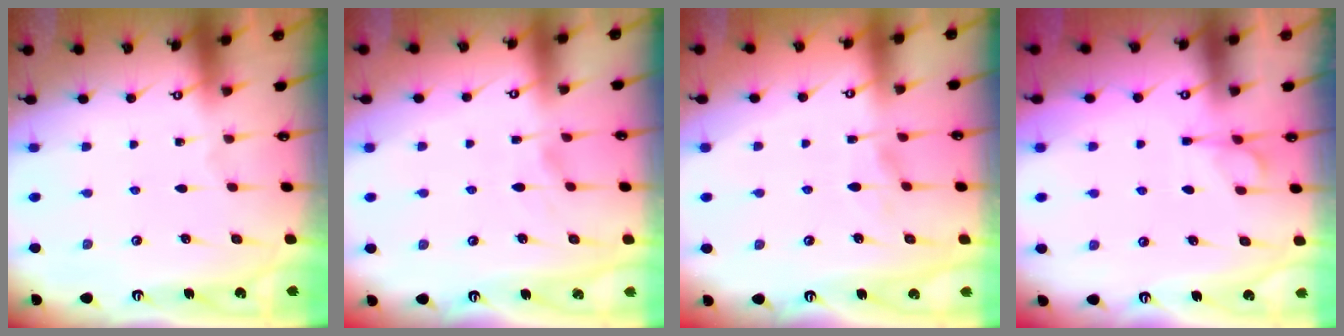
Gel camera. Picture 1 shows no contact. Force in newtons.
{"total": 1.2, "press": 0.8, "slide": 0.9}
{"total": 1.3, "press": 0.8, "slide": 1.0}
{"total": 1.5, "press": 0.9, "slide": 1.2}